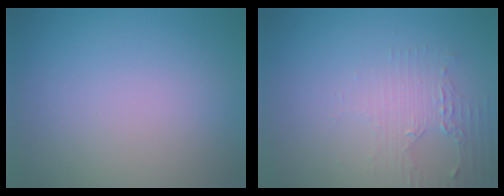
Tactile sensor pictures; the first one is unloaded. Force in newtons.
{"total": 2.2, "press": 2.1, "slide": 0.6}